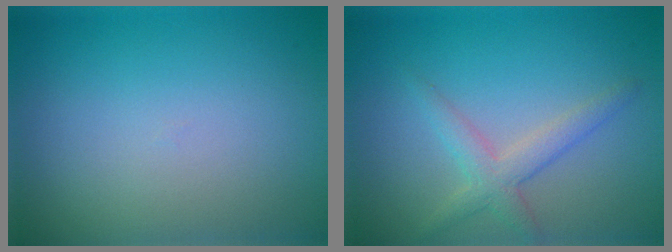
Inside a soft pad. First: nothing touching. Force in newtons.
{"total": 2.6, "press": 2.6, "slide": 0.2}